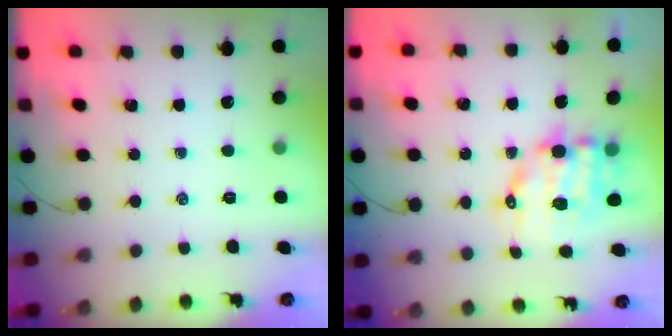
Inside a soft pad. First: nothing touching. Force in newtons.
{"total": 10.7, "press": 10.4, "slide": 2.5}